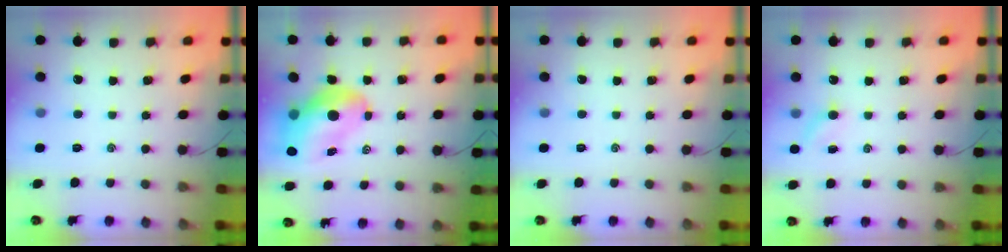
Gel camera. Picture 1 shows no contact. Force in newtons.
{"total": 12.7, "press": 12.1, "slide": 3.8}
{"total": 0.0}
{"total": 4.4, "press": 4.3, "slide": 1.1}